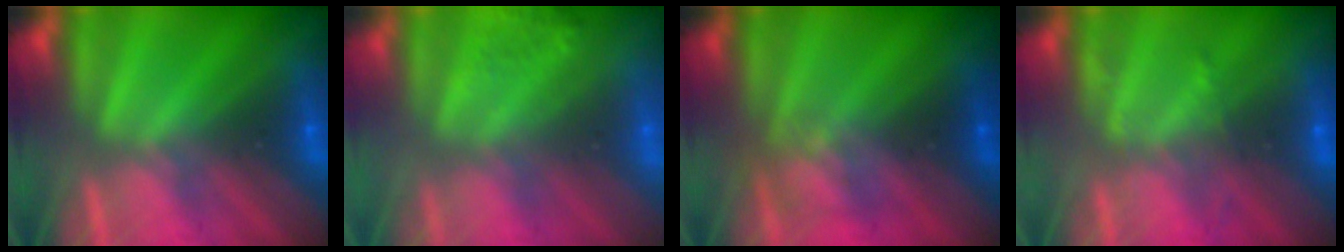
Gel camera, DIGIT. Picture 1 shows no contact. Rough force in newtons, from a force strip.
{"total": 7.0}
{"total": 2.4}
{"total": 2.3}